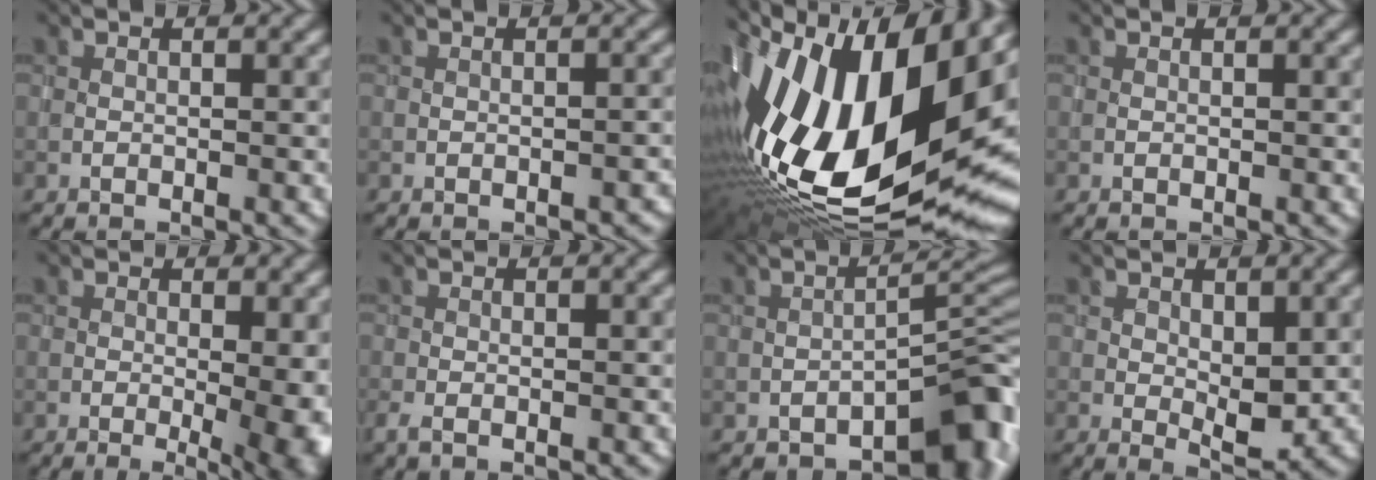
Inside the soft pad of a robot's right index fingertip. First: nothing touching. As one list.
[{"total": 1.3, "force": [-1.0, 0.6, 0.6], "torque": [-0.010, 0.003, -0.007]}, {"total": 20.3, "force": [1.0, 10.0, 17.7], "torque": [-0.323, -0.013, 0.018]}, {"total": 0.0}, {"total": 7.4, "force": [-1.2, 3.1, 6.7], "torque": [-0.052, 0.001, -0.016]}, {"total": 1.3, "force": [-0.9, 0.3, 0.8], "torque": [-0.020, -0.007, -0.021]}, {"total": 7.0, "force": [-4.3, 3.0, 4.7], "torque": [-0.037, 0.012, -0.067]}, {"total": 3.1, "force": [0.3, 1.7, 2.5], "torque": [-0.042, -0.009, 0.010]}]